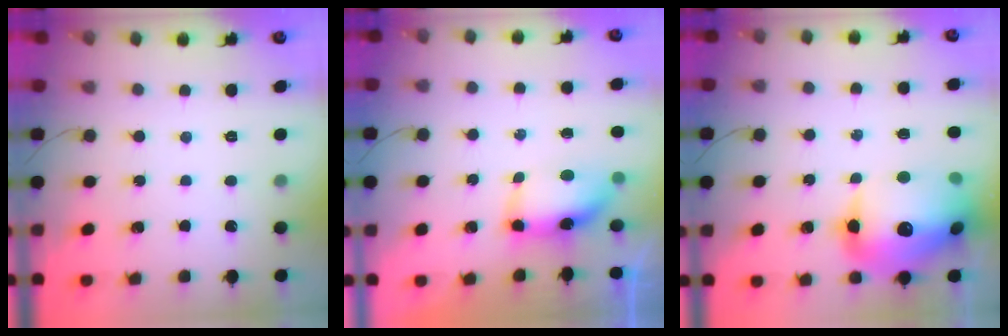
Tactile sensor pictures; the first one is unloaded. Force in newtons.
{"total": 8.1, "press": 8.0, "slide": 0.7}
{"total": 24.9, "press": 24.4, "slide": 5.1}